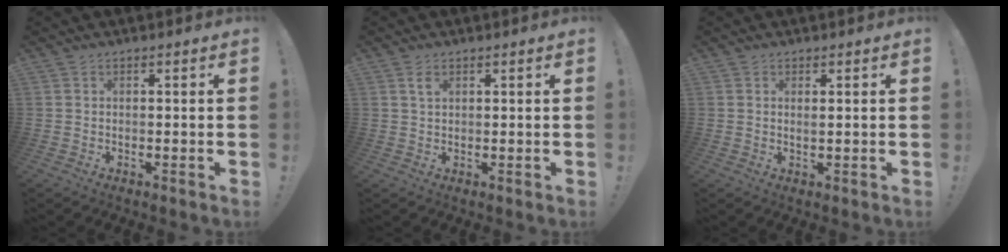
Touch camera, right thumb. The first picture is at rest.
{"total": 2.3, "force": [1.2, 1.0, 1.7], "torque": [-0.027, -0.002, 0.019]}
{"total": 1.3, "force": [0.9, -0.1, 0.9], "torque": [-0.002, -0.007, 0.013]}